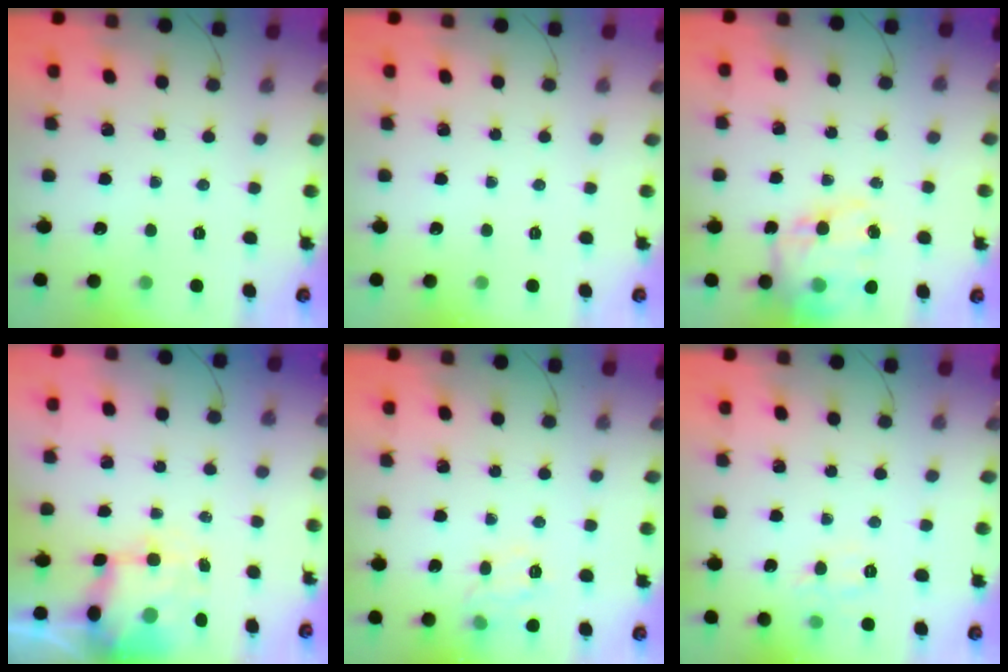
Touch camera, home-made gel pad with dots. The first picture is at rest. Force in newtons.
{"total": 0.0}
{"total": 16.6, "press": 16.2, "slide": 3.9}
{"total": 5.7, "press": 5.5, "slide": 1.3}
{"total": 9.6, "press": 9.6, "slide": 0.4}
{"total": 8.2, "press": 8.0, "slide": 1.5}